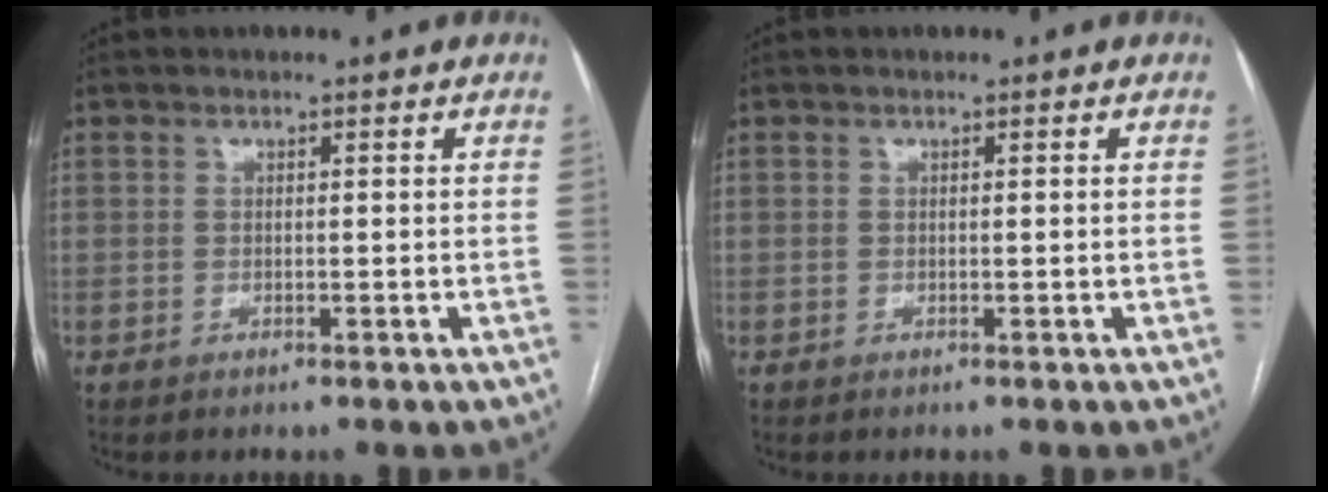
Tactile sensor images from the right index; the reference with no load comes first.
{"total": 0.0}